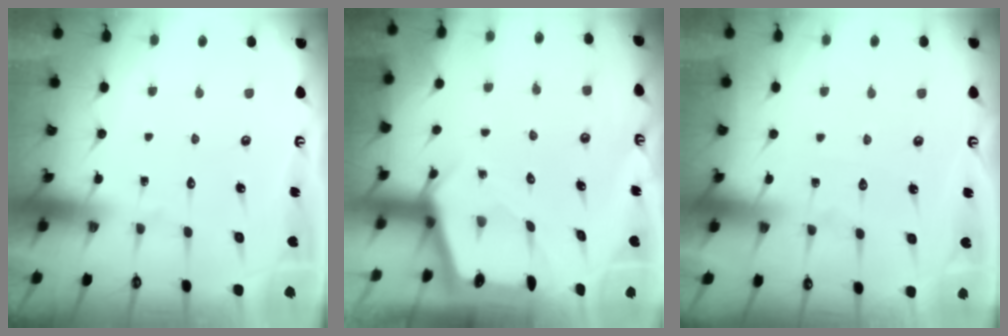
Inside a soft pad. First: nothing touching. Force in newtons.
{"total": 2.4, "press": 2.4, "slide": 0.3}
{"total": 2.2, "press": 2.2, "slide": 0.4}